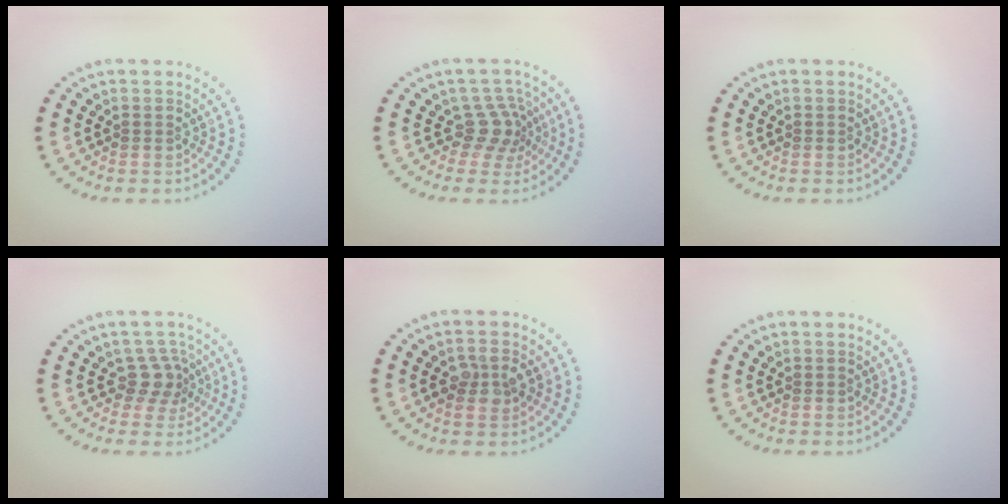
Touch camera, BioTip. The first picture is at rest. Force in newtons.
{"total": 2.9, "press": 2.0, "slide": 2.0}
{"total": 0.0}
{"total": 2.4, "press": 1.8, "slide": 1.6}
{"total": 2.4, "press": 2.4, "slide": 0.1}
{"total": 0.0}